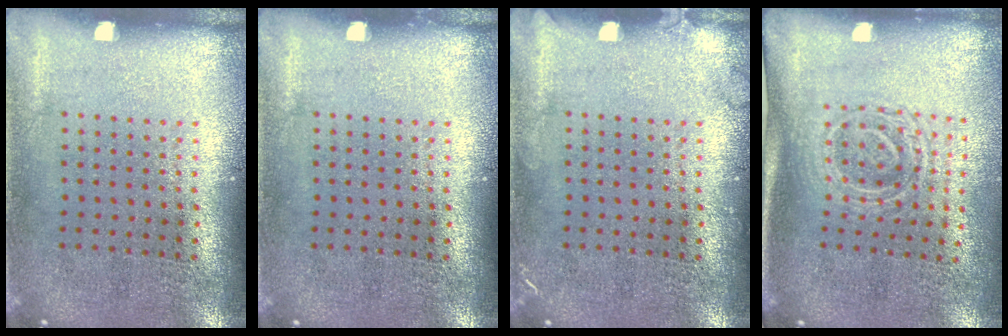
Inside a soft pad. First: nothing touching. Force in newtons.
{"total": 0.0}
{"total": 0.8, "press": 0.8, "slide": 0.1}
{"total": 1.7, "press": 1.4, "slide": 1.0}